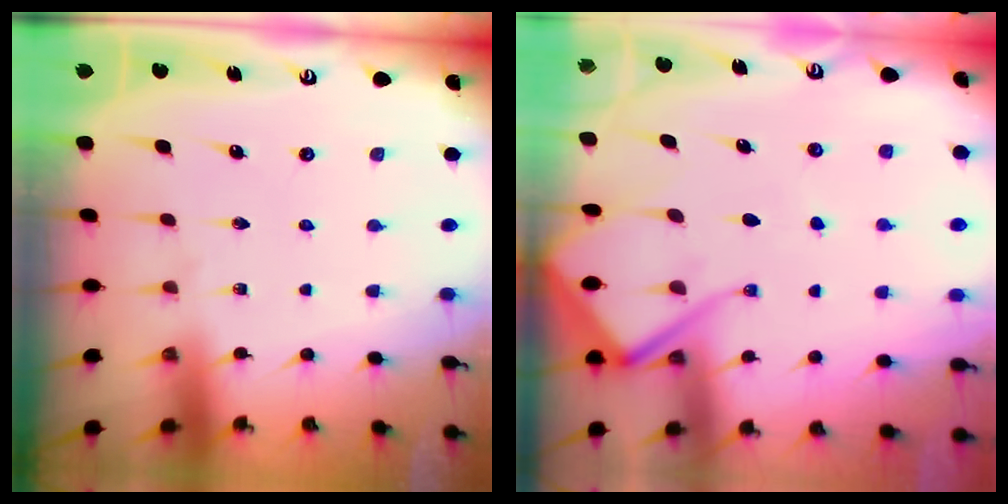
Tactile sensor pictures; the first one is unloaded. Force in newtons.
{"total": 12.5, "press": 12.4, "slide": 1.3}